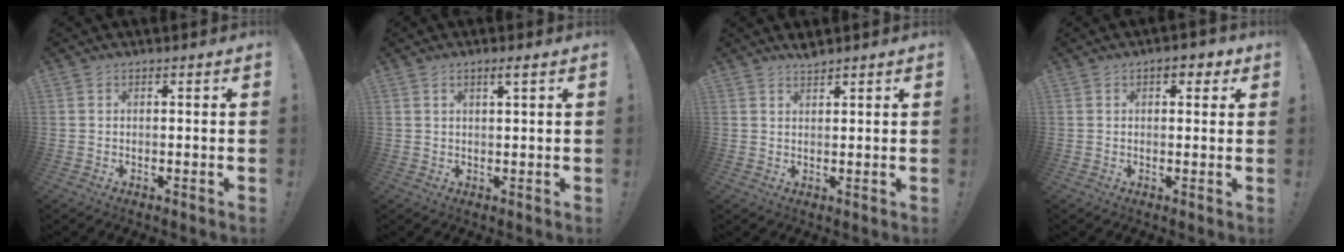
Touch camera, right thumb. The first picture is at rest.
{"total": 2.4, "force": [1.3, 0.1, 2.0], "torque": [-0.038, -0.001, 0.021]}
{"total": 2.0, "force": [1.9, 0.2, 0.4], "torque": [0.005, -0.016, 0.032]}
{"total": 3.9, "force": [1.8, 2.3, 2.6], "torque": [-0.016, -0.006, 0.026]}